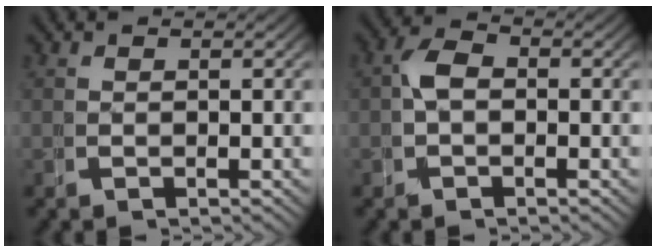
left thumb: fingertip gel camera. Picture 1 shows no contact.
{"total": 2.5, "force": [-0.2, 1.7, 1.8], "torque": [-0.035, 0.003, -0.011]}